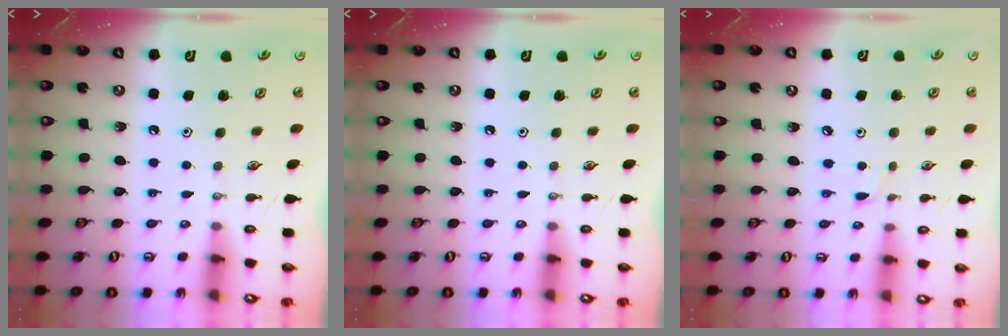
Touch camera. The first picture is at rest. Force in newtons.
{"total": 0.0}
{"total": 1.9, "press": 1.9, "slide": 0.2}